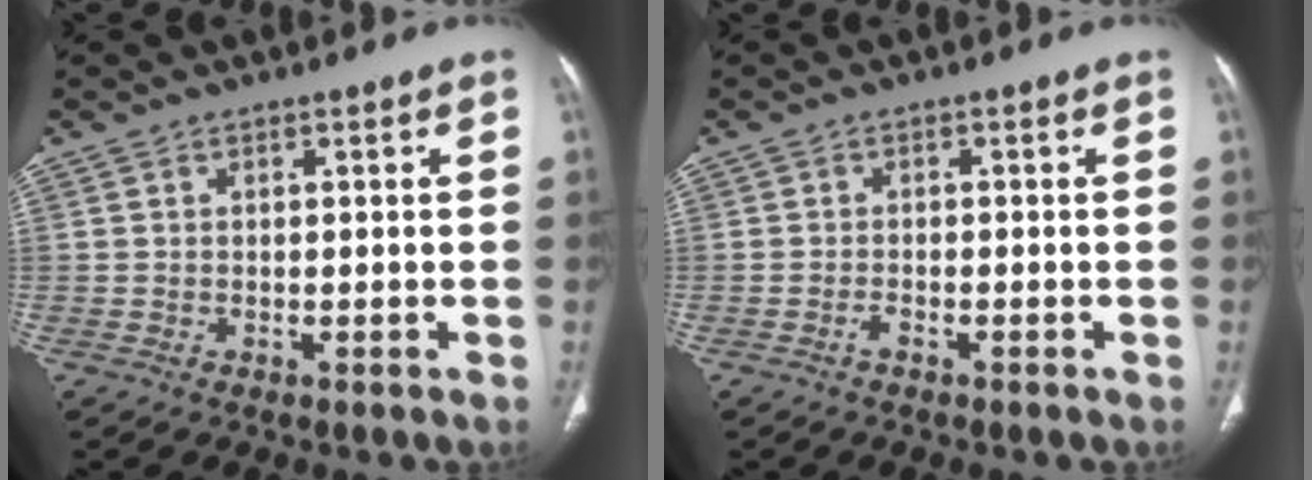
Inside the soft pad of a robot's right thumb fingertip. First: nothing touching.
{"total": 1.2, "force": [-0.9, 0.3, 0.7], "torque": [-0.019, 0.006, -0.018]}